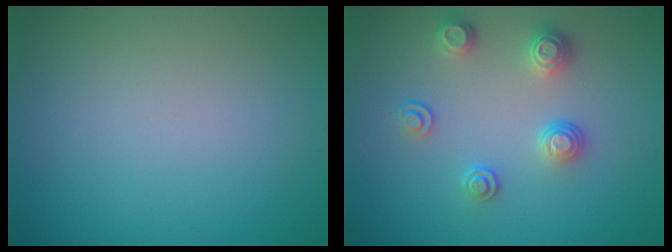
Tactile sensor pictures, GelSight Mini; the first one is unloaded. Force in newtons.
{"total": 2.6, "press": 2.6, "slide": 0.6}